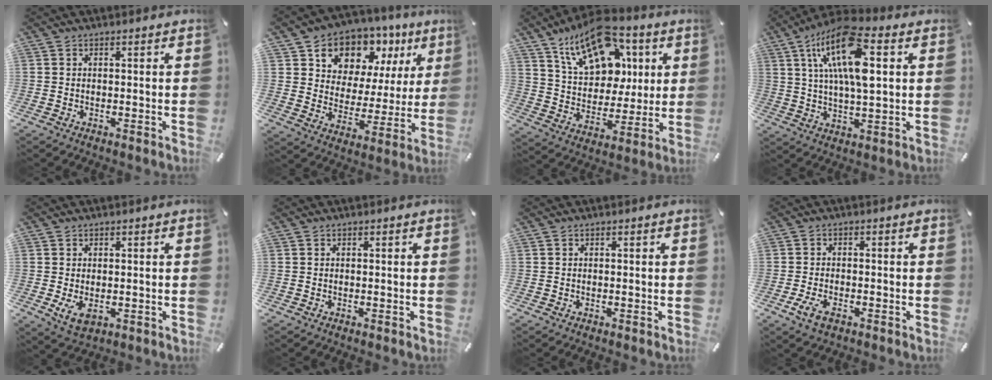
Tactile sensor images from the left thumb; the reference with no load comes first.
{"total": 10.3, "force": [7.3, 7.2, 1.0], "torque": [-0.028, -0.075, 0.135]}
{"total": 18.4, "force": [9.8, 11.9, 10.1], "torque": [-0.159, -0.044, 0.176]}
{"total": 17.0, "force": [6.1, 6.3, 14.5], "torque": [-0.288, -0.007, 0.098]}
{"total": 3.7, "force": [-0.5, 2.4, 2.8], "torque": [-0.060, -0.006, -0.011]}
{"total": 0.0}
{"total": 0.0}
{"total": 3.9, "force": [-2.1, 2.0, 2.7], "torque": [-0.070, 0.000, -0.042]}